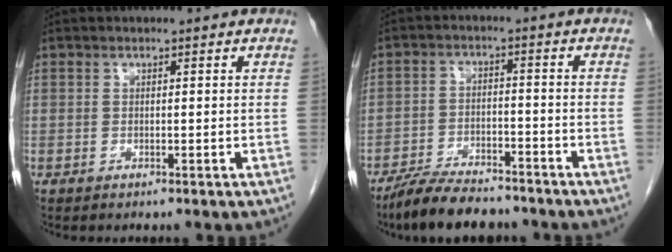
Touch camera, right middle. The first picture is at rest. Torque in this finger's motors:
{"motor_torque": [-0.06, -0.35, -0.08, -0.07]}